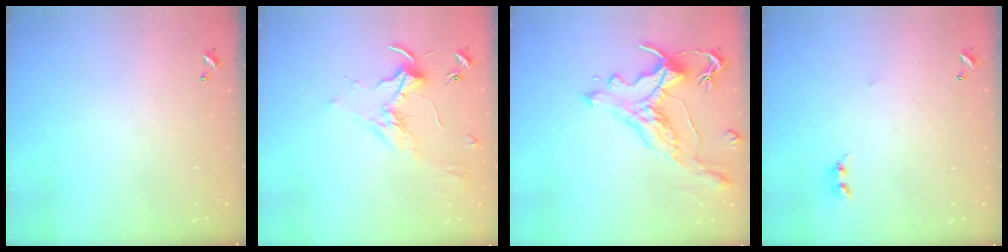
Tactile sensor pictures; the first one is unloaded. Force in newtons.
{"total": 1.7, "press": 1.5, "slide": 0.7}
{"total": 1.7, "press": 1.2, "slide": 1.1}
{"total": 2.8, "press": 2.7, "slide": 0.4}